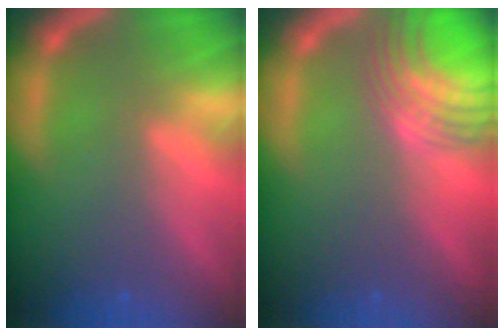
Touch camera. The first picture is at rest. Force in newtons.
{"total": 8.1}